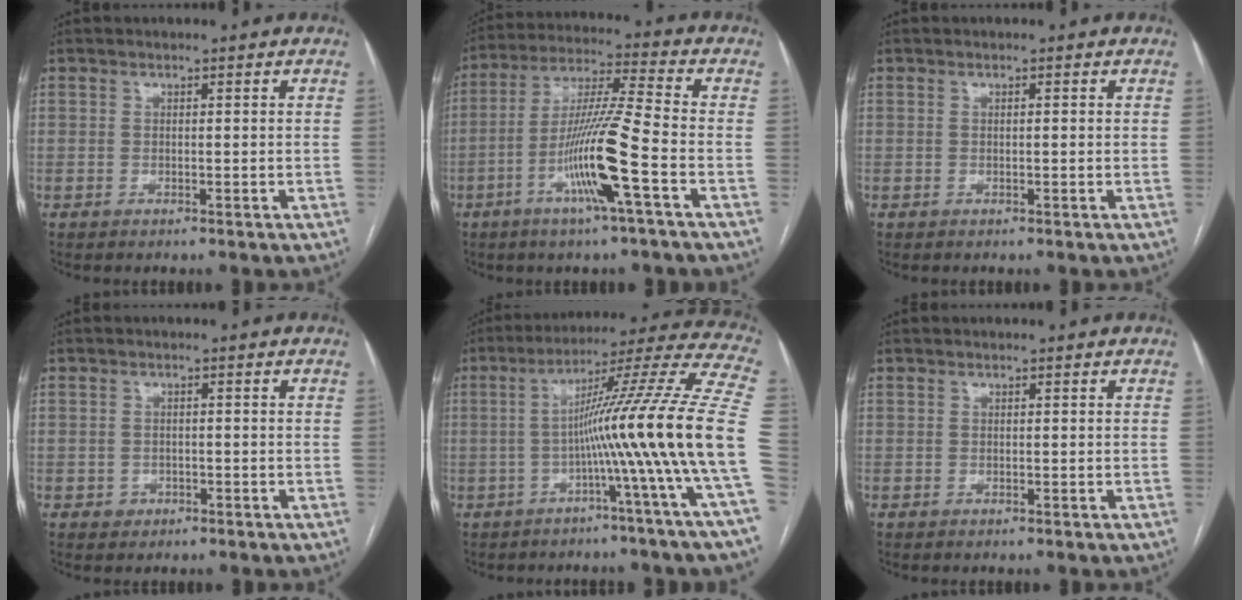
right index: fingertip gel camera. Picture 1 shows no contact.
{"total": 13.0, "force": [-4.7, -0.8, 12.0], "torque": [-0.233, -0.005, -0.094]}
{"total": 0.5, "force": [0.2, 0.1, 0.5], "torque": [-0.010, 0.001, 0.004]}
{"total": 1.8, "force": [-0.7, 1.7, 0.2], "torque": [0.003, 0.008, -0.006]}
{"total": 20.0, "force": [-3.5, -3.5, 19.3], "torque": [-0.246, 0.015, -0.073]}
{"total": 0.0}